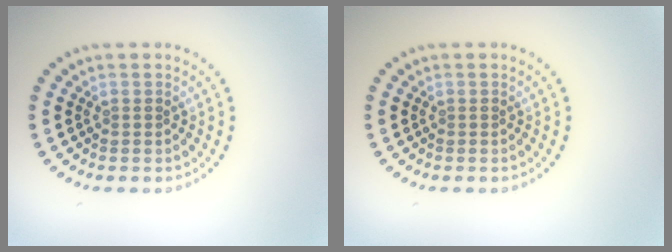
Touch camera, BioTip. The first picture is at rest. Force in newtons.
{"total": 0.0}